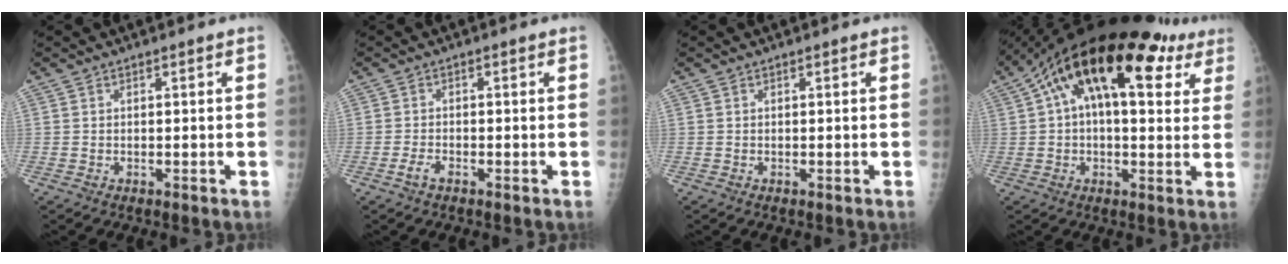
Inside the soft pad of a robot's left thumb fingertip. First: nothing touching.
{"total": 1.9, "force": [-1.2, 0.9, 1.2], "torque": [-0.029, 0.006, -0.025]}
{"total": 0.0}
{"total": 23.4, "force": [10.2, 11.4, 17.8], "torque": [-0.256, 0.040, 0.150]}